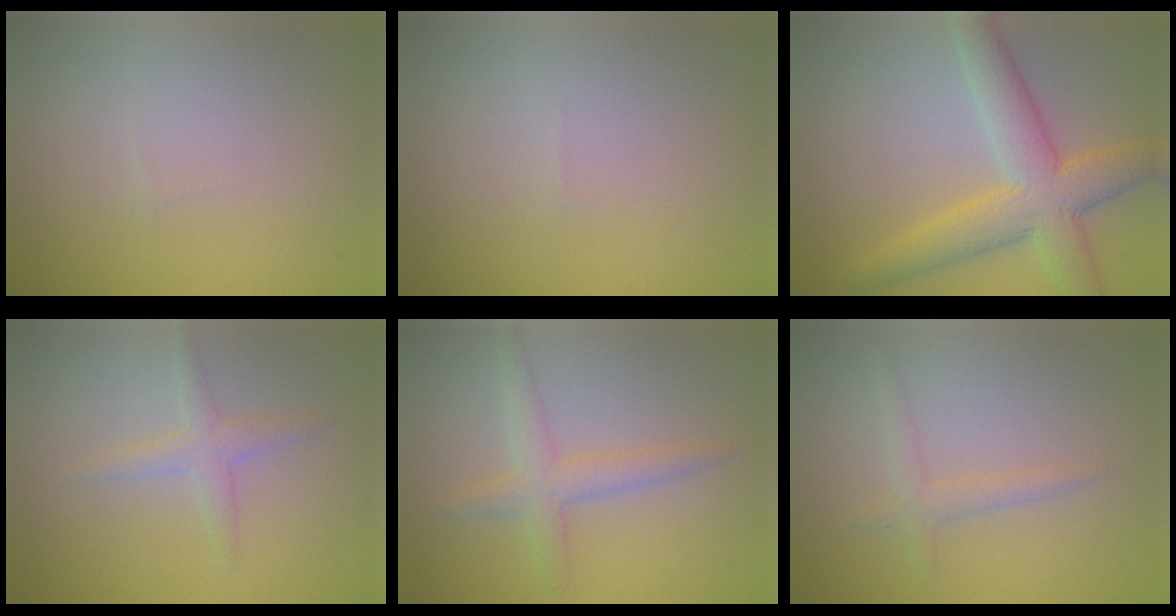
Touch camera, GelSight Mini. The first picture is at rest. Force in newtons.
{"total": 0.0}
{"total": 6.7, "press": 6.7, "slide": 0.2}
{"total": 1.8, "press": 1.8, "slide": 0.0}
{"total": 2.7, "press": 2.7, "slide": 0.1}
{"total": 1.5, "press": 1.5, "slide": 0.1}